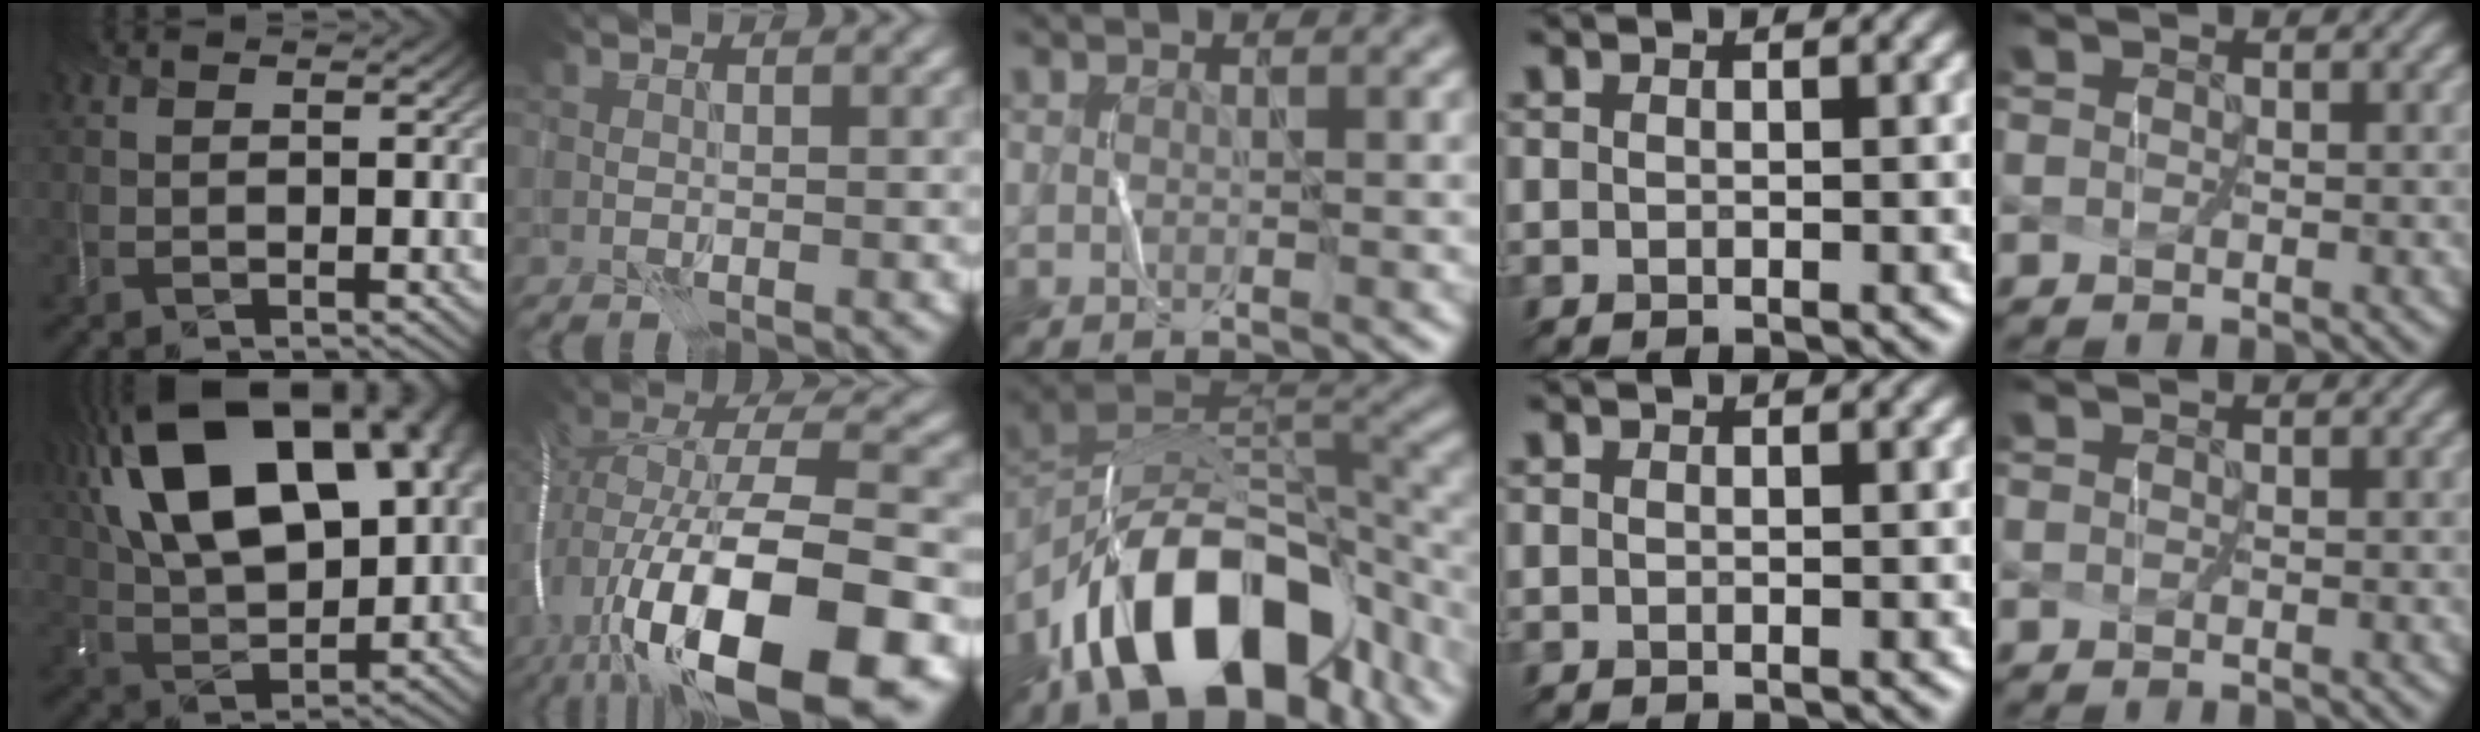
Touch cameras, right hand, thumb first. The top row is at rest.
{"thumb": {"total": 21.4, "force": [7.3, 11.9, 16.2], "torque": [-0.296, 0.050, 0.121]}, "index": {"total": 18.7, "force": [-5.5, 7.5, 16.2], "torque": [-0.285, 0.003, -0.090]}, "middle": {"total": 14.3, "force": [-7.9, 7.7, 9.0], "torque": [-0.147, 0.008, -0.142]}}